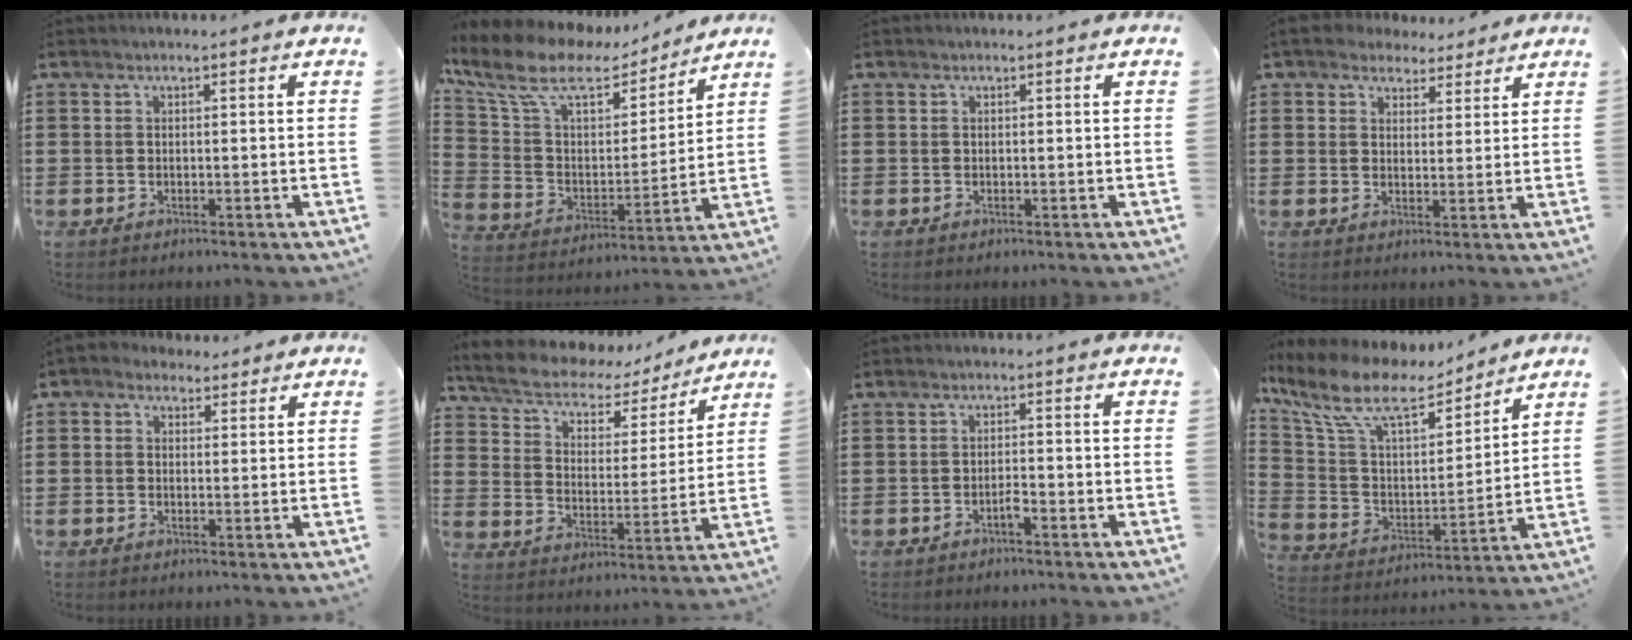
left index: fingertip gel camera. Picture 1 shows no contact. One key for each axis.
{"total": 11.6, "fx": 8.2, "fy": 4.6, "fz": 6.8, "tx": -0.165, "ty": -0.036, "tz": 0.138}
{"total": 0.0}
{"total": 4.7, "fx": 4.0, "fy": 2.1, "fz": 1.0, "tx": -0.037, "ty": 0.000, "tz": 0.076}
{"total": 1.8, "fx": 1.0, "fy": 1.5, "fz": 0.3, "tx": -0.012, "ty": 0.008, "tz": 0.018}
{"total": 6.3, "fx": 5.5, "fy": 2.3, "fz": 2.1, "tx": -0.070, "ty": -0.033, "tz": 0.093}
{"total": 1.7, "fx": -1.1, "fy": 0.3, "fz": 1.3, "tx": -0.026, "ty": 0.000, "tz": -0.021}
{"total": 11.6, "fx": 8.7, "fy": 3.6, "fz": 6.8, "tx": -0.167, "ty": -0.046, "tz": 0.150}